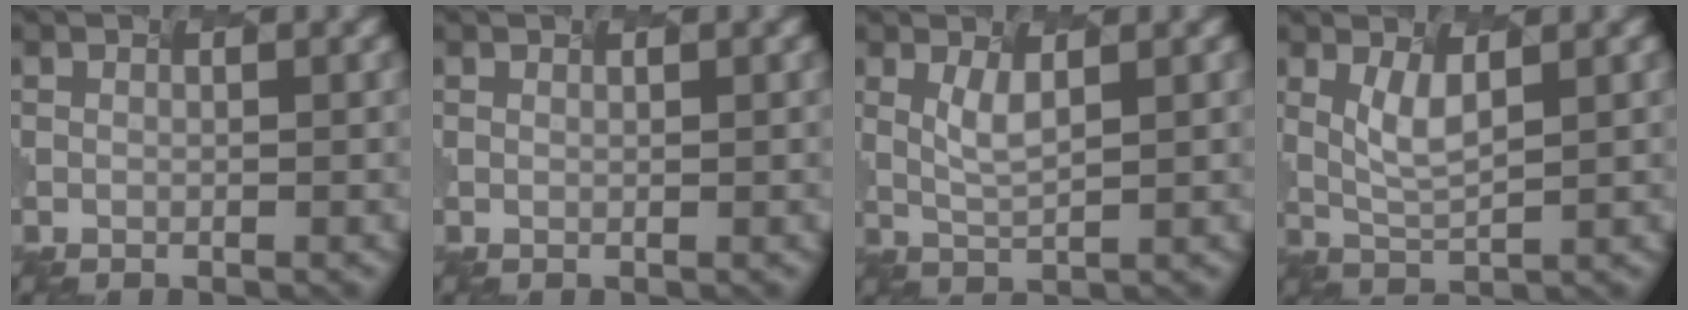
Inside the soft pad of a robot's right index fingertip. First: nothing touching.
{"total": 0.0}
{"total": 1.6, "force": [0.1, 0.1, 1.6], "torque": [-0.050, -0.008, 0.021]}
{"total": 2.2, "force": [0.2, 0.5, 2.2], "torque": [-0.065, -0.007, 0.023]}